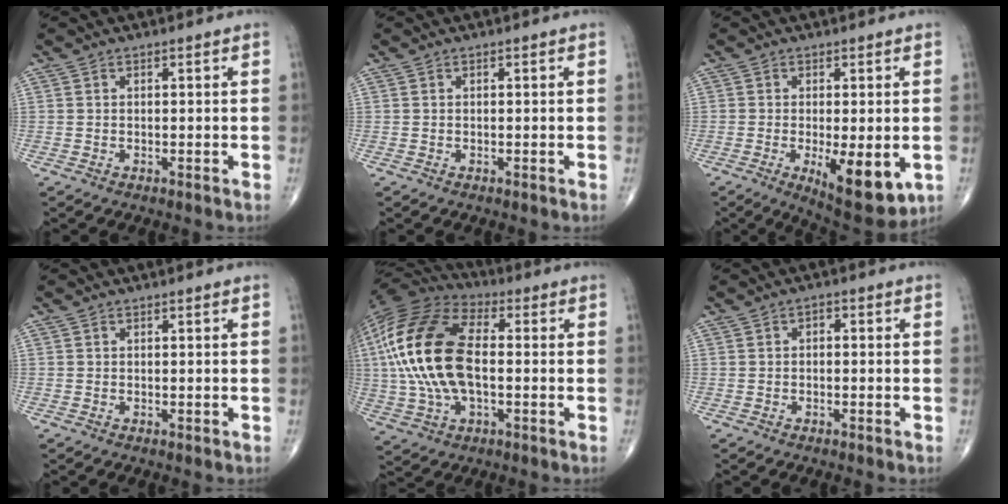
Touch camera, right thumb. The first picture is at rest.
{"total": 0.0}
{"total": 11.1, "force": [-3.0, 4.0, 9.9], "torque": [-0.135, -0.022, -0.035]}
{"total": 0.0}
{"total": 21.8, "force": [0.5, 11.5, 18.4], "torque": [-0.396, 0.015, 0.002]}
{"total": 1.4, "force": [-0.1, 0.9, 1.0], "torque": [-0.010, 0.008, -0.007]}